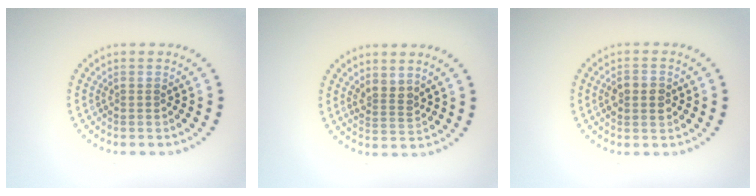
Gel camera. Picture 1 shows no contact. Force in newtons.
{"total": 2.0, "press": 1.6, "slide": 1.2}
{"total": 3.0, "press": 3.0, "slide": 0.0}